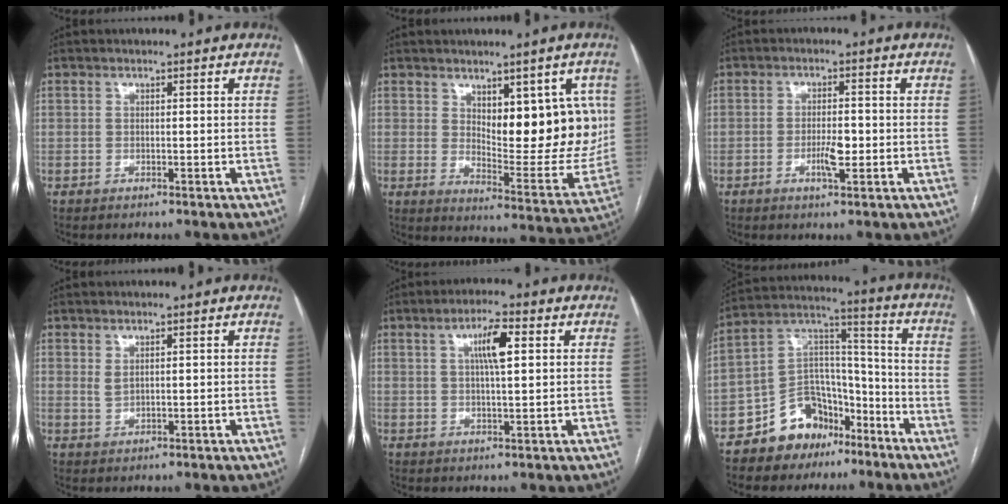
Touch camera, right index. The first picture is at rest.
{"total": 13.9, "force": [3.9, 5.3, 12.2], "torque": [-0.151, -0.005, 0.070]}
{"total": 3.7, "force": [-1.0, 0.9, 3.4], "torque": [-0.061, 0.001, -0.015]}
{"total": 1.4, "force": [0.7, 0.6, 1.1], "torque": [-0.022, -0.003, 0.020]}
{"total": 5.5, "force": [1.7, 0.8, 5.2], "torque": [-0.093, 0.008, 0.030]}
{"total": 12.7, "force": [-8.5, 8.3, 4.4], "torque": [-0.077, 0.061, -0.145]}